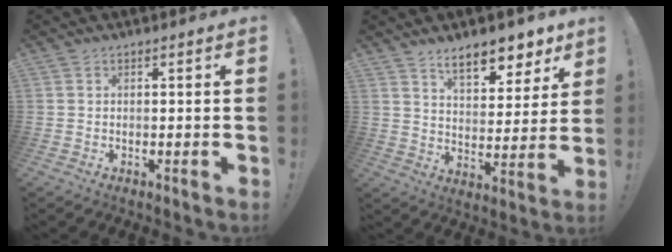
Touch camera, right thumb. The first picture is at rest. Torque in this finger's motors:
{"motor_torque": [0.12, 0.18, 0.51, 0.38, 0.23]}